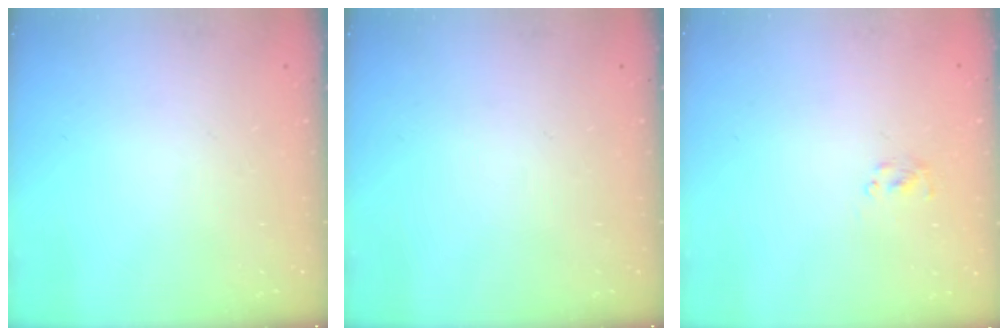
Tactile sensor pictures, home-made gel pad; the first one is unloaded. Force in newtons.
{"total": 0.0}
{"total": 1.4, "press": 1.0, "slide": 0.9}